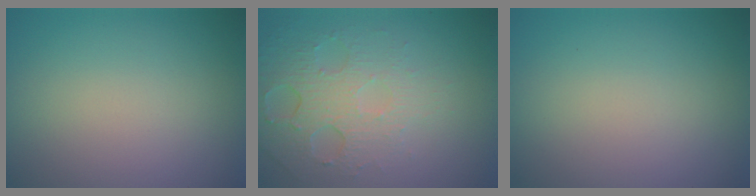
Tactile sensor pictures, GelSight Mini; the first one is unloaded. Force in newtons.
{"total": 5.2, "press": 3.3, "slide": 4.0}
{"total": 0.0}